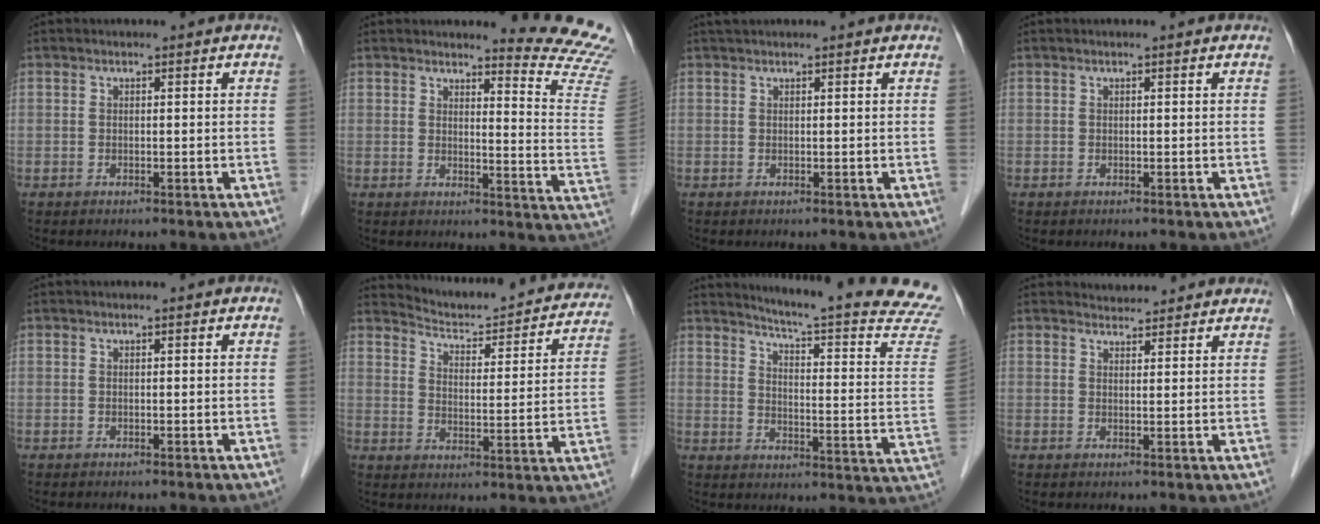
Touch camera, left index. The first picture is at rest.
{"total": 11.9, "force": [11.8, -1.6, 1.4], "torque": [-0.008, -0.141, 0.108]}
{"total": 2.6, "force": [2.4, 0.2, 1.0], "torque": [-0.011, 0.030, 0.037]}
{"total": 0.0}
{"total": 0.0}
{"total": 18.7, "force": [17.7, 3.4, 5.2], "torque": [-0.059, -0.036, 0.215]}
{"total": 23.6, "force": [21.9, -0.6, 9.0], "torque": [-0.127, -0.125, 0.253]}
{"total": 4.4, "force": [4.2, 1.0, 0.2], "torque": [-0.007, 0.017, 0.049]}